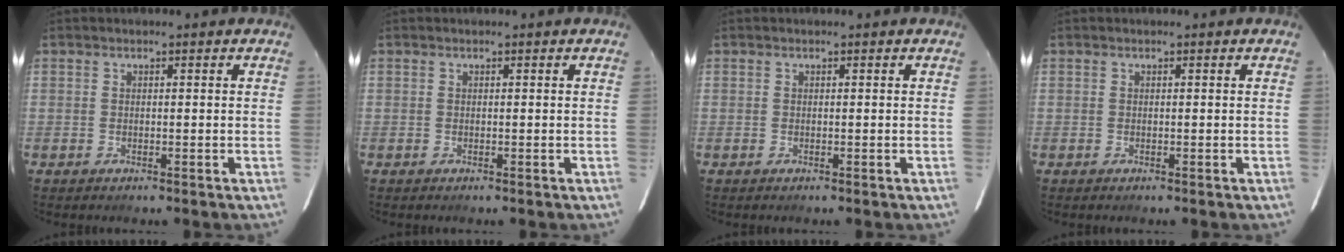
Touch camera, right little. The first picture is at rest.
{"total": 0.0}
{"total": 0.0}
{"total": 0.0}